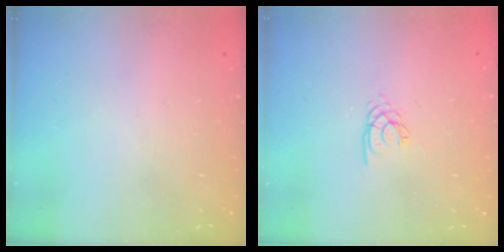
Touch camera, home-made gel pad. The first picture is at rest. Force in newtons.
{"total": 1.8, "press": 1.8, "slide": 0.2}